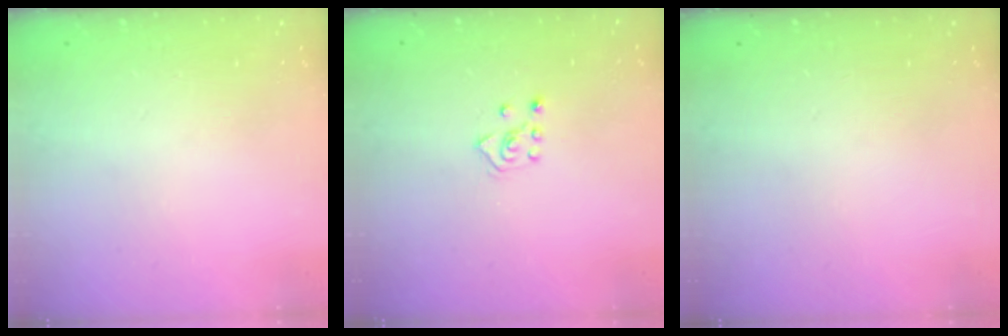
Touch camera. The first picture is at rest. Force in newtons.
{"total": 4.6, "press": 4.5, "slide": 0.8}
{"total": 0.0}